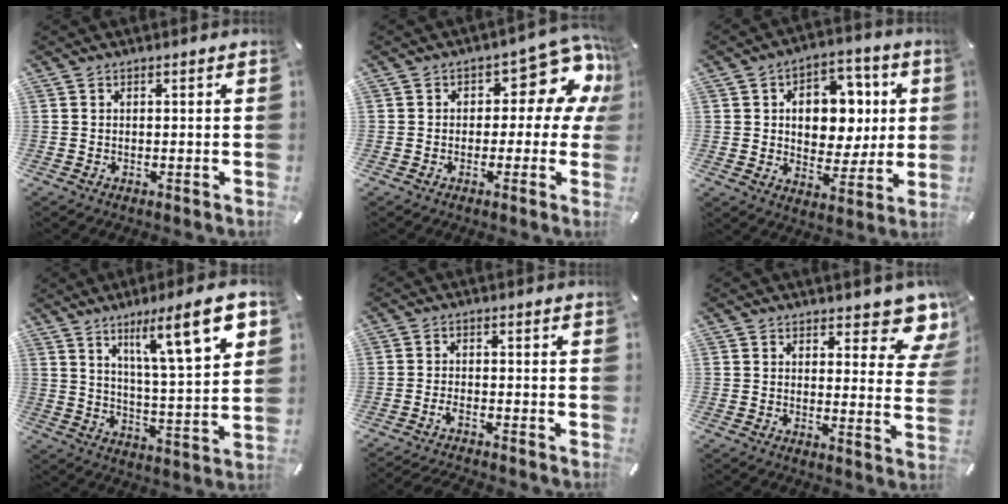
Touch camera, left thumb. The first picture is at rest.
{"total": 11.3, "force": [4.8, 6.3, 8.0], "torque": [-0.093, -0.039, 0.079]}
{"total": 11.4, "force": [2.2, 9.3, 6.3], "torque": [-0.086, -0.004, 0.043]}
{"total": 16.0, "force": [8.9, 3.2, 12.9], "torque": [-0.190, -0.048, 0.134]}
{"total": 2.7, "force": [-2.3, 0.5, 1.3], "torque": [-0.029, 0.008, -0.046]}
{"total": 5.7, "force": [4.3, 2.8, 2.6], "torque": [-0.013, -0.031, 0.070]}